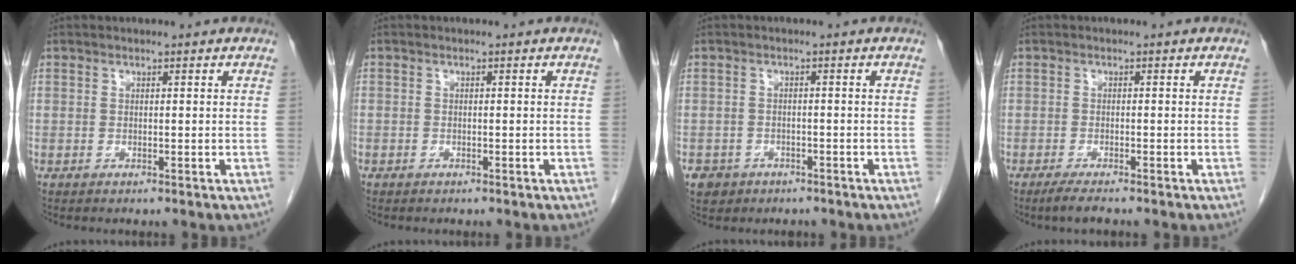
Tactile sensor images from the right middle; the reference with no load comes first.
{"total": 0.7, "force": [-0.5, 0.5, 0.0], "torque": [-0.009, 0.003, -0.010]}
{"total": 4.2, "force": [-2.7, 3.2, 0.6], "torque": [-0.015, 0.005, -0.038]}
{"total": 2.4, "force": [-1.9, 0.0, 1.4], "torque": [-0.036, -0.009, -0.035]}